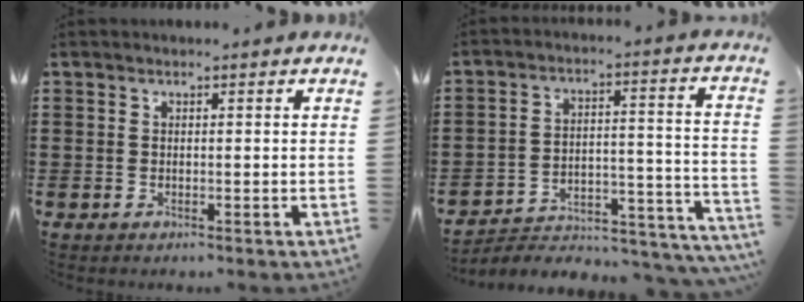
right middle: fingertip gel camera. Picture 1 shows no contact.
{"total": 3.6, "force": [-3.3, 1.1, 0.8], "torque": [-0.020, -0.003, -0.073]}